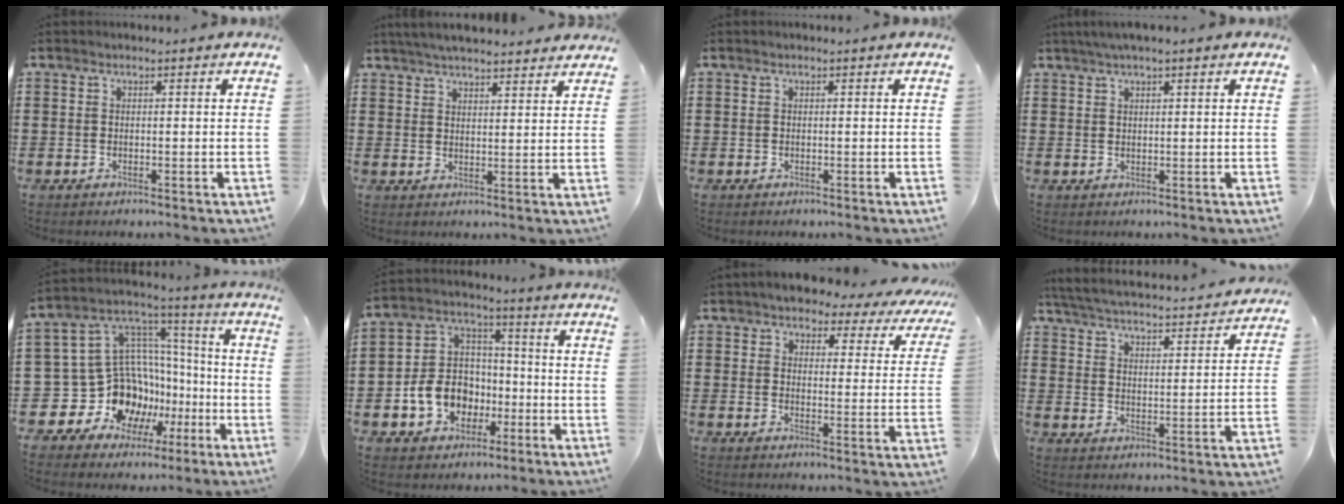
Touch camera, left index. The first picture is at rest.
{"total": 3.9, "force": [3.7, 0.2, 1.1], "torque": [-0.032, -0.005, 0.068]}
{"total": 0.0}
{"total": 2.0, "force": [1.3, 0.0, 1.4], "torque": [-0.030, 0.003, 0.024]}
{"total": 14.0, "force": [-4.0, 12.8, 3.9], "torque": [-0.132, -0.028, -0.034]}
{"total": 10.2, "force": [-3.6, 8.5, 4.4], "torque": [-0.122, 0.028, -0.067]}
{"total": 5.0, "force": [4.7, 1.1, 1.2], "torque": [-0.050, -0.025, 0.080]}
{"total": 4.0, "force": [3.9, -0.5, 0.8], "torque": [-0.038, -0.034, 0.058]}